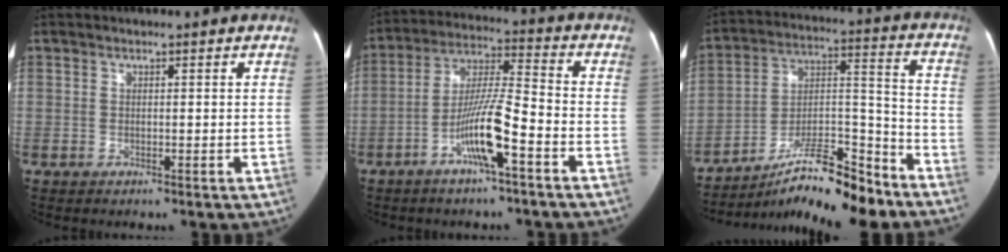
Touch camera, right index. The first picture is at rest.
{"total": 10.5, "force": [-4.8, 0.5, 9.3], "torque": [-0.181, 0.011, -0.090]}
{"total": 16.7, "force": [-13.7, 2.0, 9.2], "torque": [-0.152, 0.022, -0.230]}